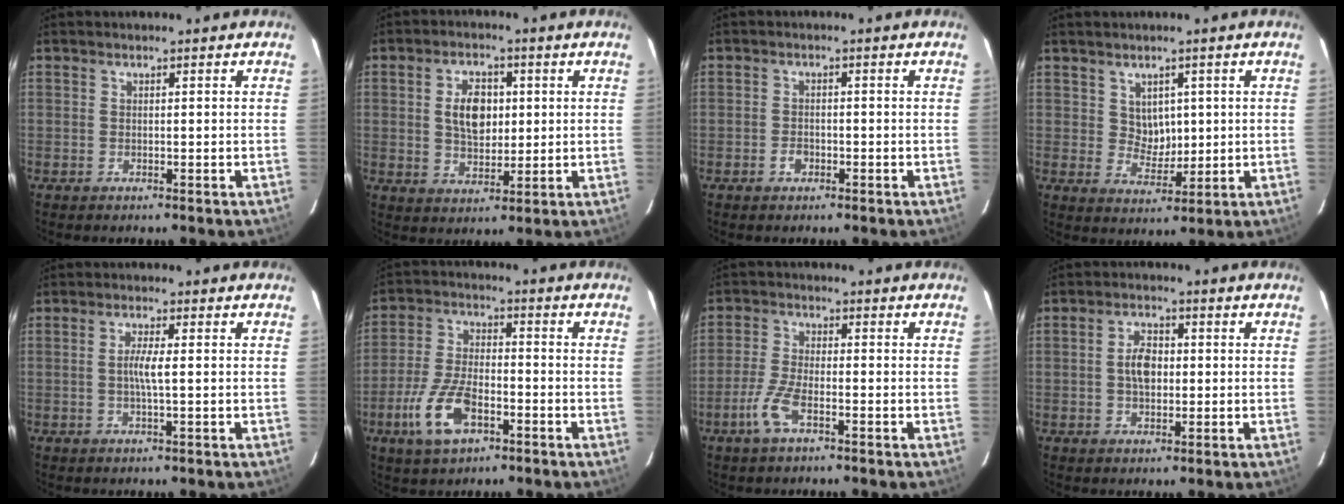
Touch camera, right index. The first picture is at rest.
{"total": 7.6, "force": [1.3, 4.7, 5.8], "torque": [-0.104, 0.010, 0.027]}
{"total": 2.1, "force": [-1.1, 1.5, 1.0], "torque": [-0.019, 0.003, -0.018]}
{"total": 4.4, "force": [1.4, 3.8, 1.8], "torque": [-0.025, 0.002, 0.033]}
{"total": 3.1, "force": [-0.2, 0.0, 3.1], "torque": [-0.059, -0.001, -0.005]}
{"total": 11.6, "force": [-5.4, 5.6, 8.7], "torque": [-0.192, -0.006, -0.096]}
{"total": 6.1, "force": [-3.2, 2.0, 4.8], "torque": [-0.115, -0.003, -0.064]}
{"total": 4.8, "force": [0.0, 3.1, 3.7], "torque": [-0.069, 0.009, 0.001]}